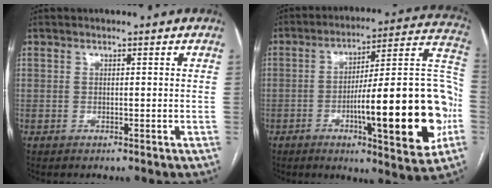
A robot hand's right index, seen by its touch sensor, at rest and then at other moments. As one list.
[{"total": 25.2, "force": [-6.0, 3.3, 24.3], "torque": [-0.294, 0.015, -0.082]}]